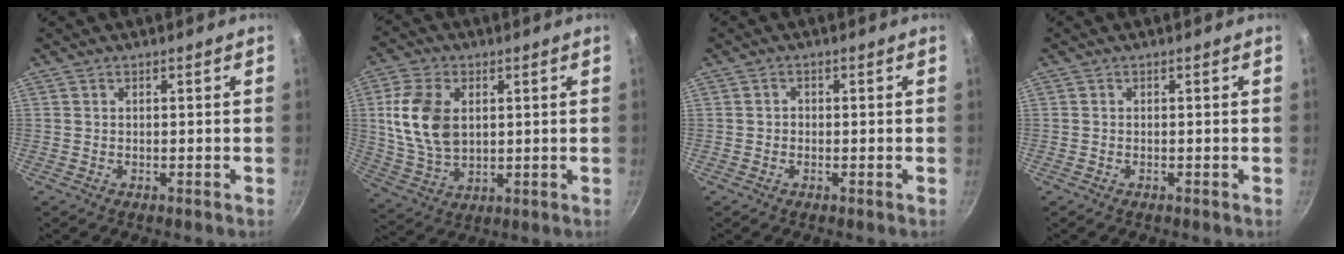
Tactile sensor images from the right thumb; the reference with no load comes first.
{"total": 12.6, "force": [2.3, 8.4, 9.2], "torque": [-0.166, -0.012, 0.051]}
{"total": 1.1, "force": [-0.2, 1.0, 0.4], "torque": [-0.005, 0.005, -0.005]}
{"total": 0.0}